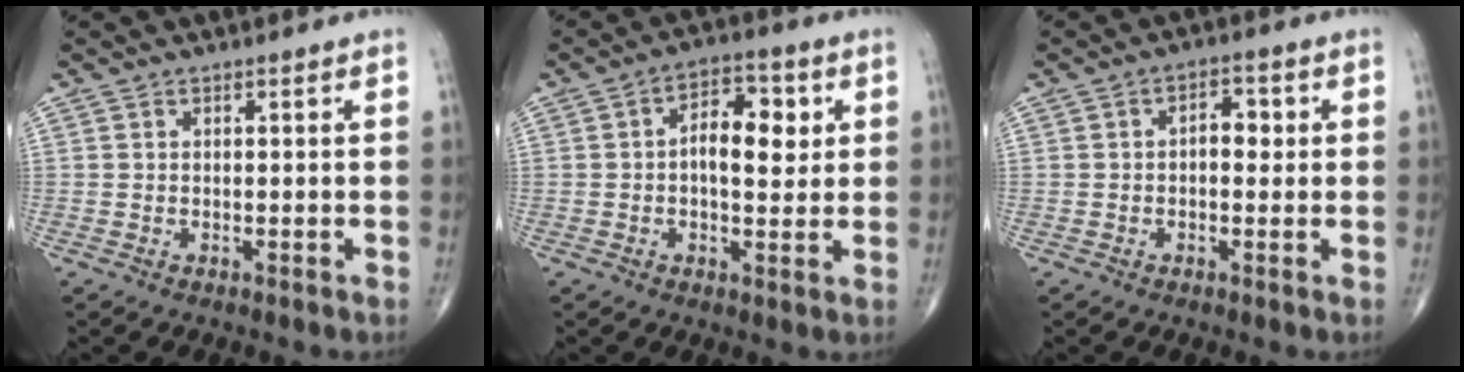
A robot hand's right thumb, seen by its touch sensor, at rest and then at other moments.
{"total": 9.0, "force": [1.3, 4.9, 7.5], "torque": [-0.092, 0.007, 0.016]}
{"total": 4.1, "force": [0.3, 2.4, 3.3], "torque": [-0.033, 0.010, 0.000]}